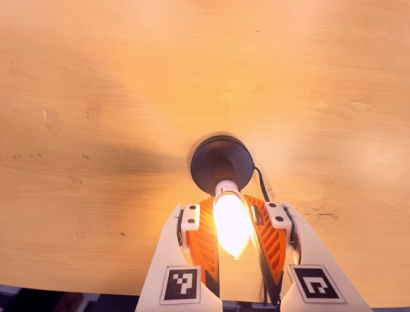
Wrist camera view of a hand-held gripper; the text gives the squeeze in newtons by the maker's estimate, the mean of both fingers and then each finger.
{"total": 13.0, "left": 12.4, "right": 13.6}